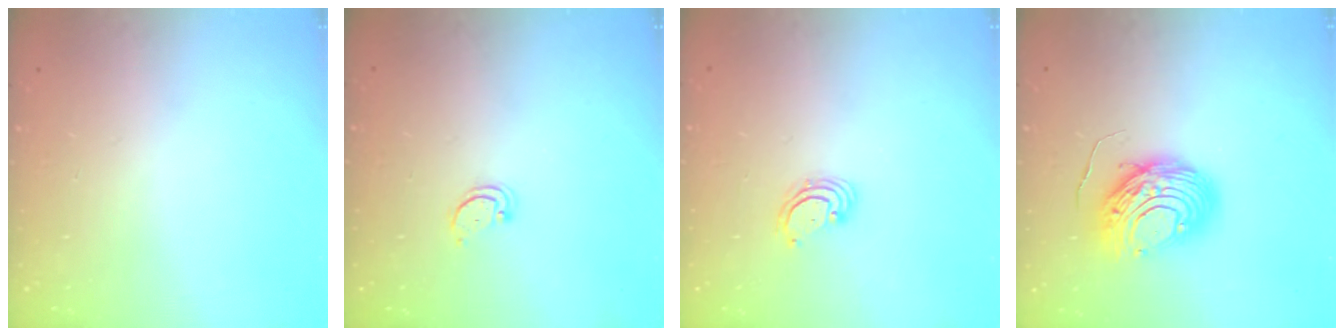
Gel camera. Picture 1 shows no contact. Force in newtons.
{"total": 2.2, "press": 2.1, "slide": 0.4}
{"total": 3.2, "press": 3.2, "slide": 0.3}
{"total": 11.1, "press": 11.0, "slide": 1.0}